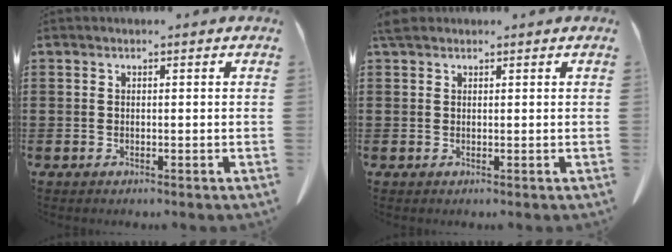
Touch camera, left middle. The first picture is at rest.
{"total": 1.7, "force": [1.4, 0.8, 0.6], "torque": [-0.018, 0.003, 0.028]}